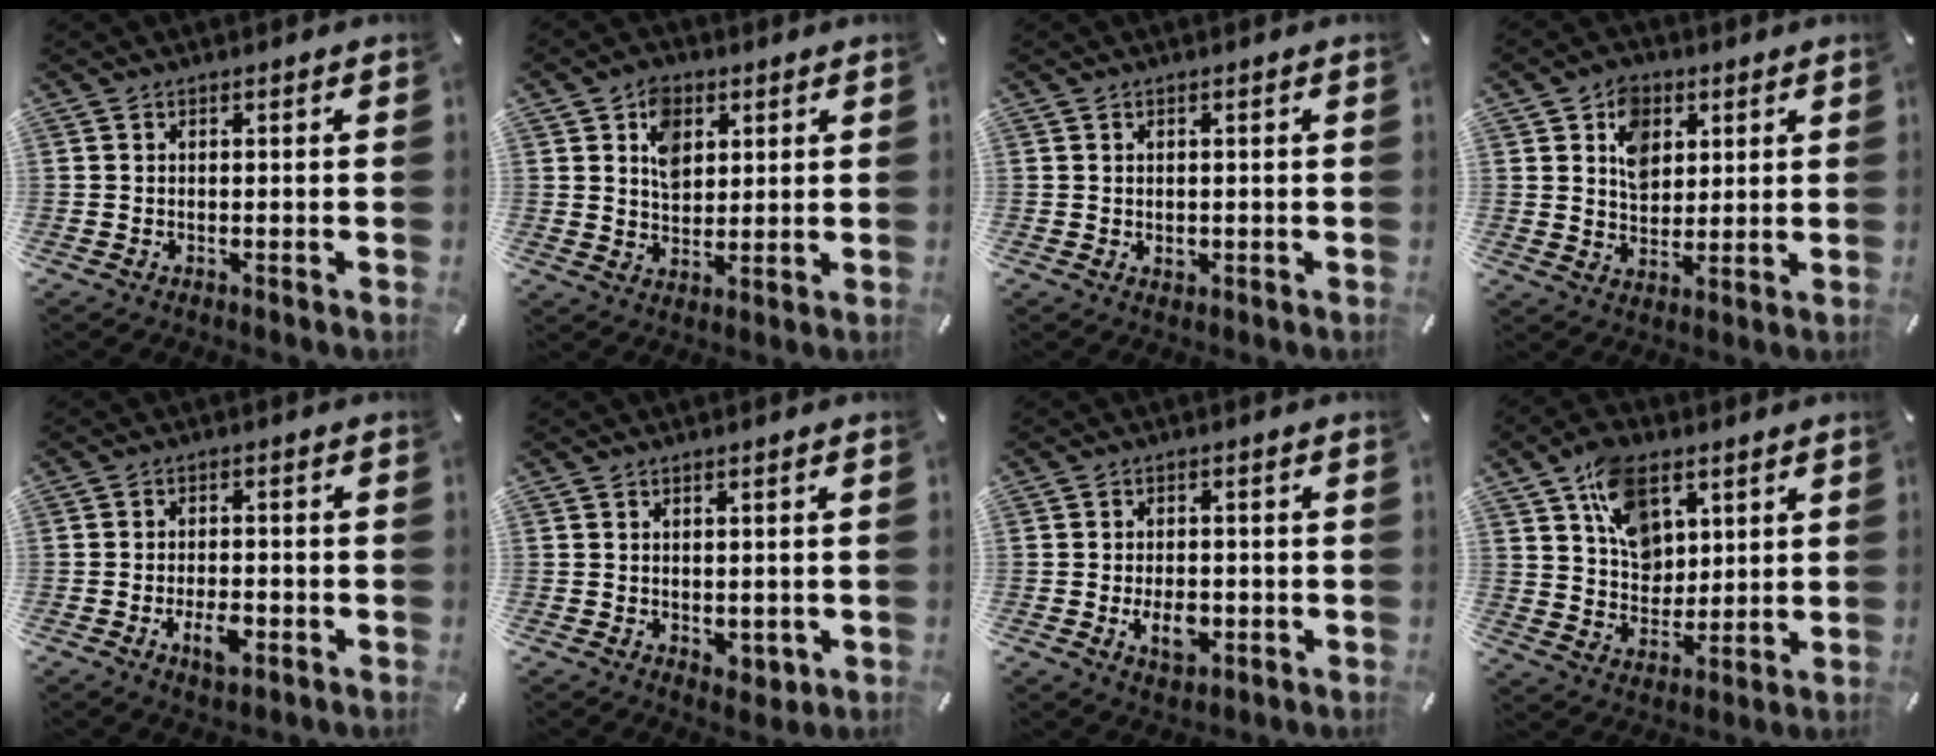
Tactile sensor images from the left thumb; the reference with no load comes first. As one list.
[{"total": 7.2, "force": [3.0, 5.6, 3.4], "torque": [-0.052, 0.001, 0.051]}, {"total": 1.0, "force": [0.1, 0.9, 0.3], "torque": [0.003, 0.000, 0.001]}, {"total": 7.8, "force": [3.2, 6.3, 3.4], "torque": [-0.047, -0.002, 0.055]}, {"total": 5.2, "force": [-2.1, 2.7, 3.9], "torque": [-0.074, 0.007, -0.037]}, {"total": 2.2, "force": [0.1, 1.8, 1.3], "torque": [-0.014, 0.000, 0.002]}, {"total": 5.8, "force": [-1.5, 3.8, 4.2], "torque": [-0.072, -0.004, -0.029]}, {"total": 12.6, "force": [5.9, 9.0, 6.4], "torque": [-0.111, -0.009, 0.111]}]